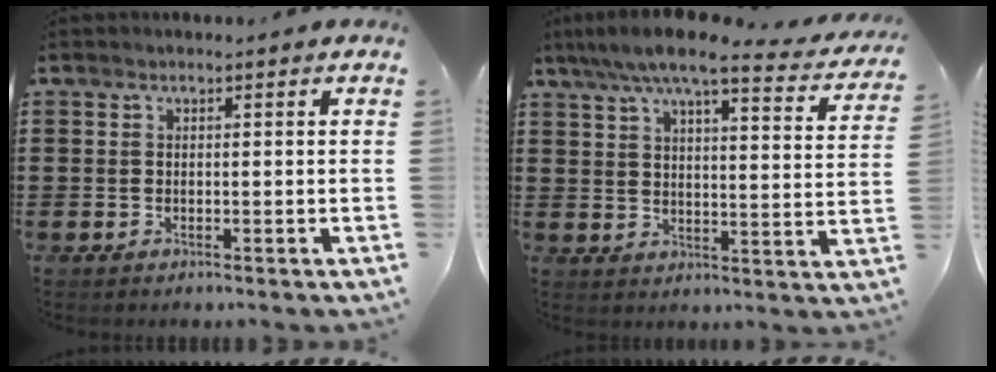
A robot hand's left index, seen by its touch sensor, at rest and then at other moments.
{"total": 8.2, "force": [6.7, 0.5, 4.7], "torque": [-0.105, -0.033, 0.114]}